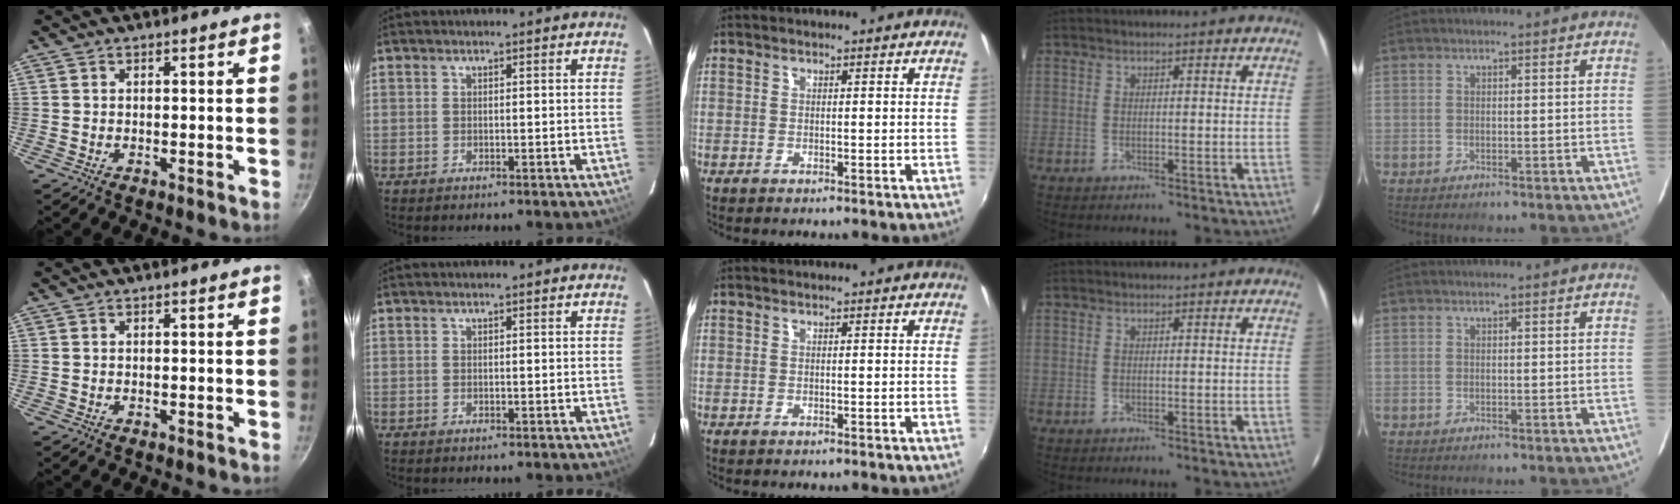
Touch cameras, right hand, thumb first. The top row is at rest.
{}